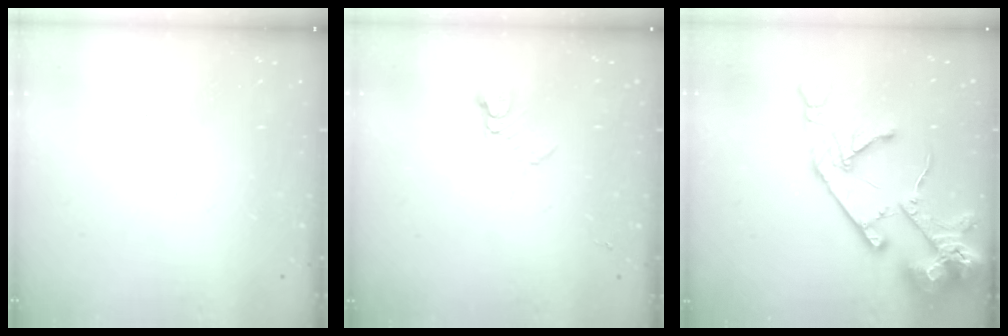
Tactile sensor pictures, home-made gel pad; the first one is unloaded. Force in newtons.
{"total": 2.5, "press": 2.5, "slide": 0.3}
{"total": 20.2, "press": 20.0, "slide": 2.4}